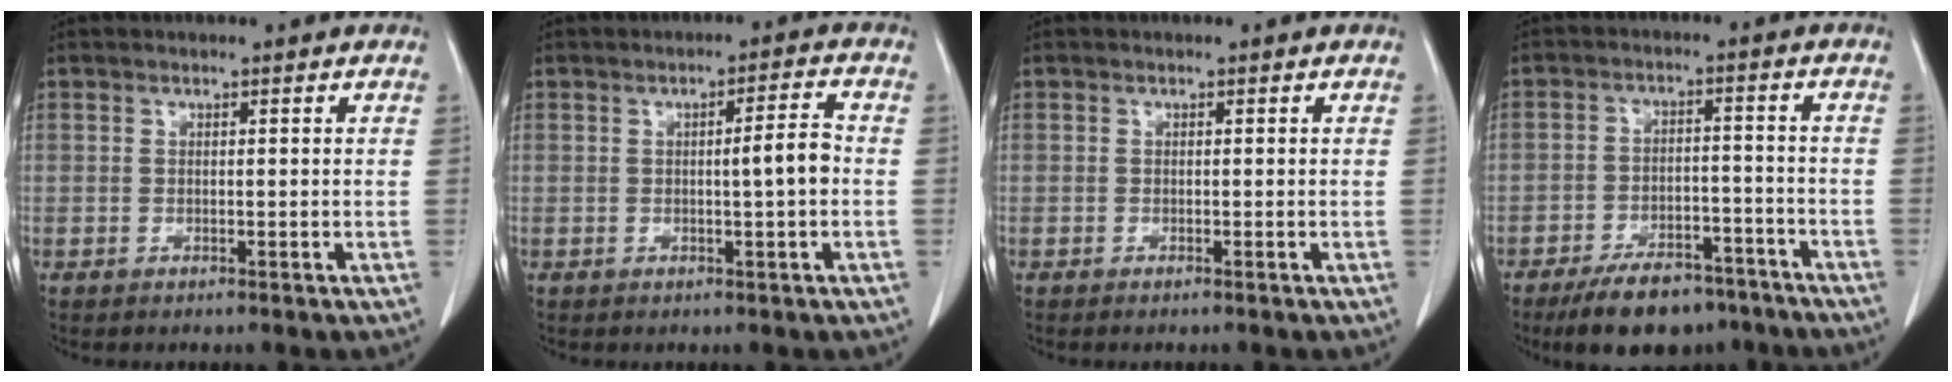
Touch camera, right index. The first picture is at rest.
{"total": 4.1, "force": [-0.4, 0.1, 4.1], "torque": [-0.059, 0.005, -0.007]}
{"total": 0.5, "force": [-0.5, 0.0, 0.2], "torque": [-0.005, -0.002, -0.008]}
{"total": 11.2, "force": [-8.8, 4.9, 4.9], "torque": [-0.068, 0.007, -0.139]}